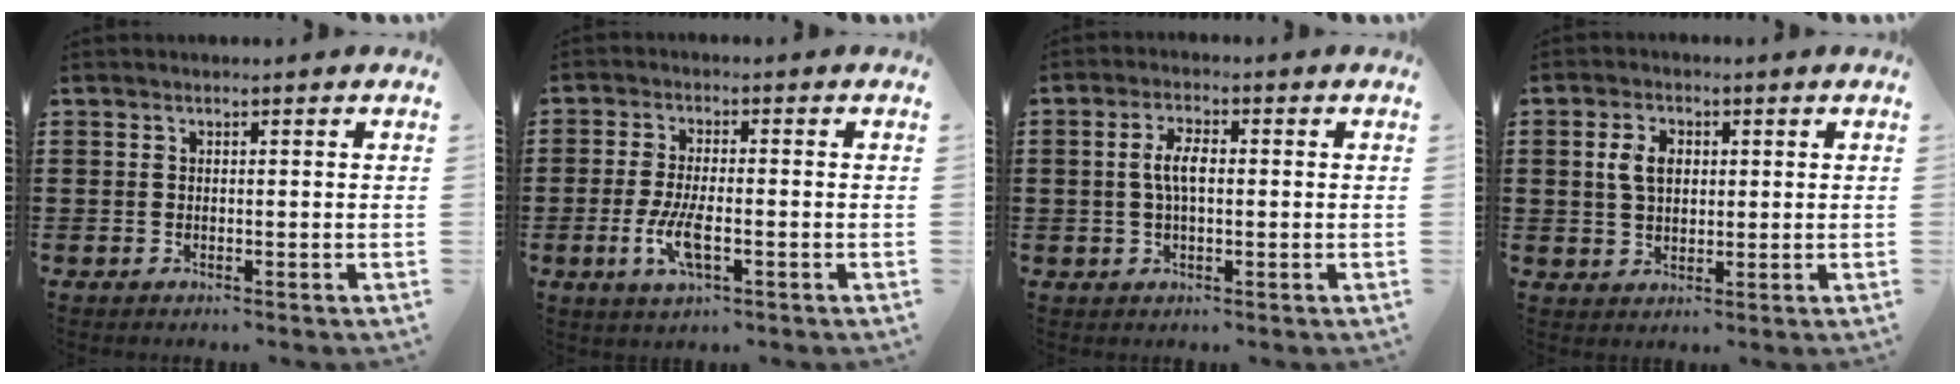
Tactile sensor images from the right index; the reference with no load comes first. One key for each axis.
{"total": 5.8, "fx": -1.8, "fy": 1.9, "fz": 5.2, "tx": -0.111, "ty": -0.007, "tz": -0.036}
{"total": 4.3, "fx": 0.1, "fy": 1.8, "fz": 3.9, "tx": -0.084, "ty": 0.004, "tz": -0.003}
{"total": 4.4, "fx": 0.9, "fy": 2.9, "fz": 3.2, "tx": -0.071, "ty": 0.012, "tz": 0.014}